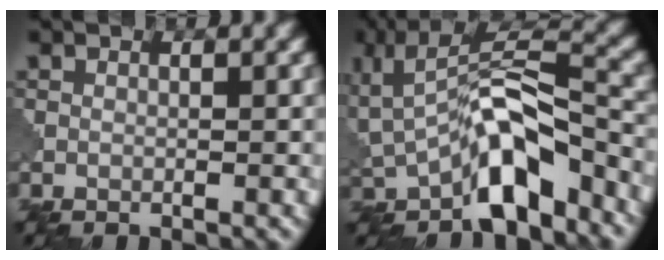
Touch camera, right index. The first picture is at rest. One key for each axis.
{"total": 8.0, "fx": -3.5, "fy": 3.6, "fz": 6.3, "tx": -0.084, "ty": 0.015, "tz": -0.072}